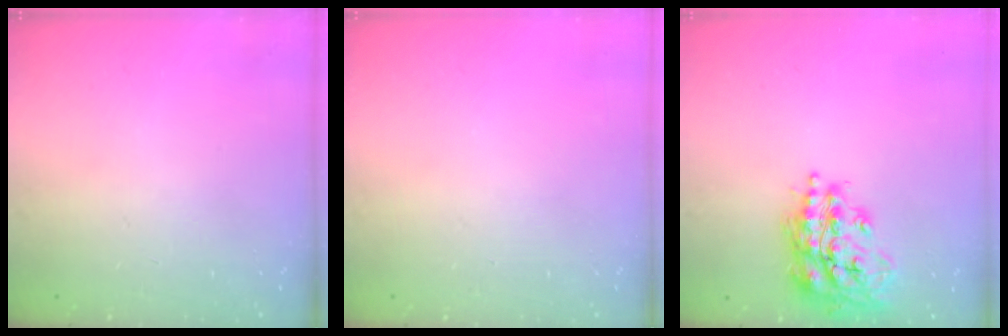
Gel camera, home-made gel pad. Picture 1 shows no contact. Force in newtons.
{"total": 0.0}
{"total": 17.7, "press": 17.6, "slide": 1.5}